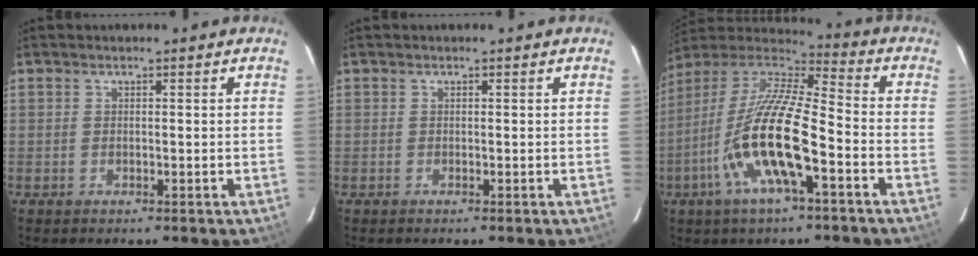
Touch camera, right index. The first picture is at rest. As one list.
[{"total": 0.0}, {"total": 19.0, "force": [-7.1, 4.4, 17.1], "torque": [-0.326, -0.025, -0.145]}]